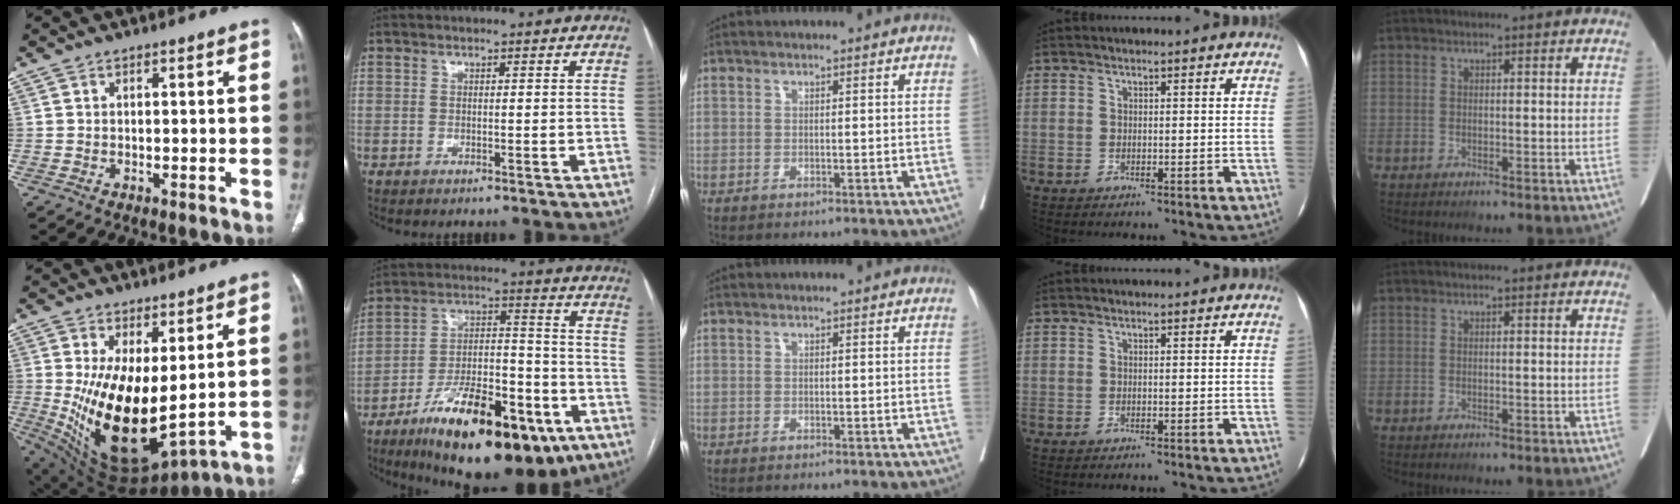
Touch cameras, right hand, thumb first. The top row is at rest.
{"thumb": {"total": 17.9, "force": [2.0, 8.4, 15.6], "torque": [-0.274, -0.043, 0.067]}, "index": {"total": 23.4, "force": [-13.6, 8.5, 17.0], "torque": [-0.244, 0.024, -0.211]}}